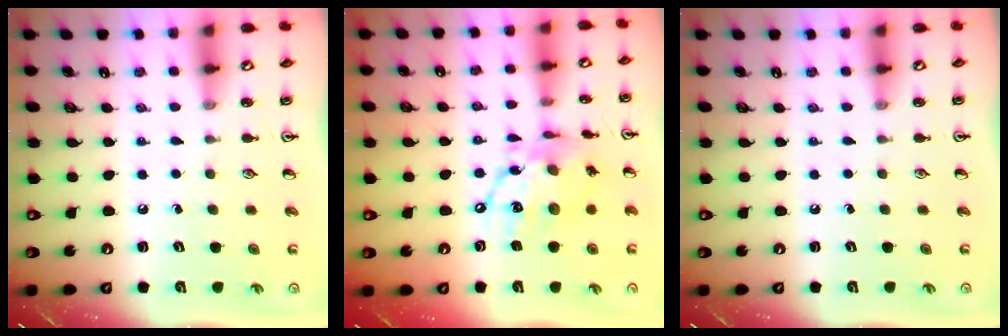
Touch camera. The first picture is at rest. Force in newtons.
{"total": 14.0, "press": 13.9, "slide": 1.6}
{"total": 0.0}